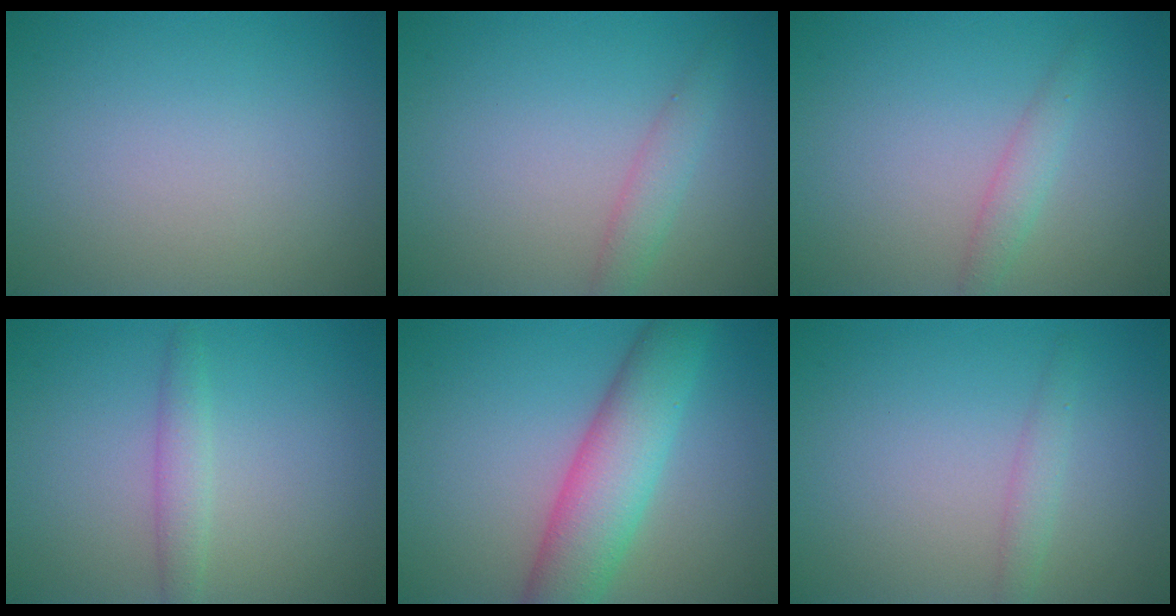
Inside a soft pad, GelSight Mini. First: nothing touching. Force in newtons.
{"total": 1.9, "press": 1.9, "slide": 0.2}
{"total": 1.6, "press": 1.6, "slide": 0.0}
{"total": 1.9, "press": 1.9, "slide": 0.2}
{"total": 6.9, "press": 6.9, "slide": 0.1}
{"total": 1.4, "press": 1.4, "slide": 0.0}